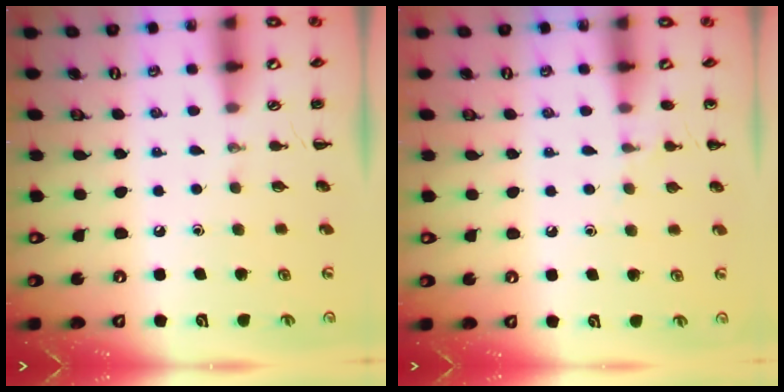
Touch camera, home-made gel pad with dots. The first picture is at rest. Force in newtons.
{"total": 5.7, "press": 5.5, "slide": 1.6}